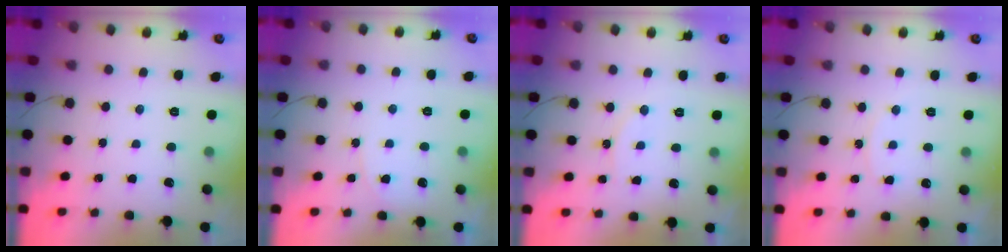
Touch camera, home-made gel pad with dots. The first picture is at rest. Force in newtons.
{"total": 4.6, "press": 4.3, "slide": 1.6}
{"total": 6.4, "press": 5.9, "slide": 2.5}
{"total": 4.0, "press": 3.9, "slide": 0.4}